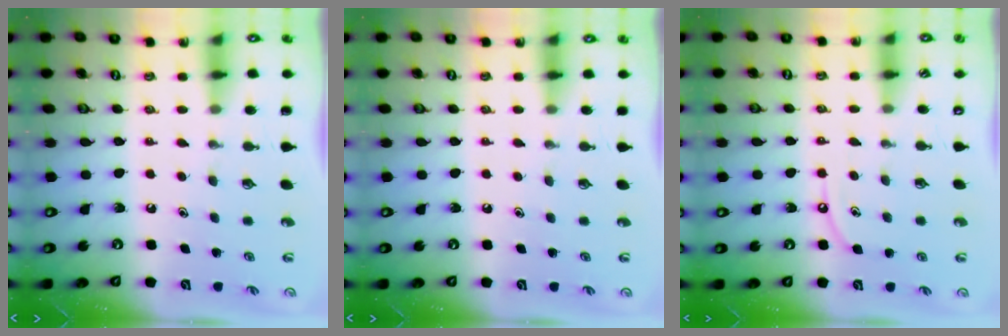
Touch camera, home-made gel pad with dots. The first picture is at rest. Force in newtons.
{"total": 2.2, "press": 2.2, "slide": 0.3}
{"total": 5.6, "press": 5.6, "slide": 0.5}